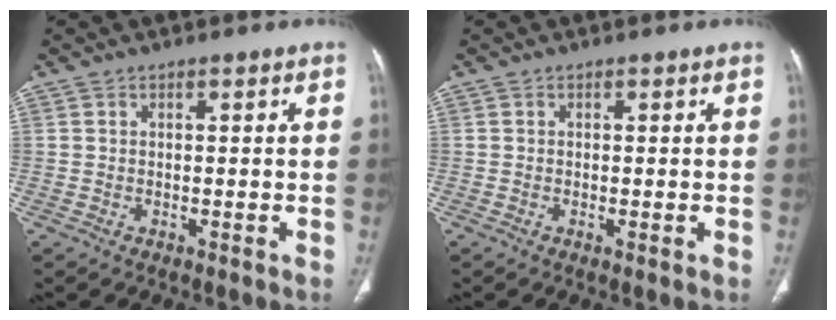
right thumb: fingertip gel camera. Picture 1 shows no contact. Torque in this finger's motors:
{"motor_torque": [-0.56, -0.29, 0.46, -0.02, -0.03]}